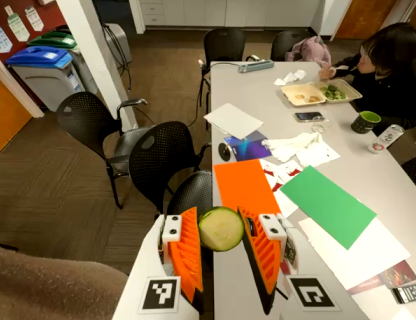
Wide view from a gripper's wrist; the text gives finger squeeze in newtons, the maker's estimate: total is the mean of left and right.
{"total": 9.3, "left": 9.0, "right": 9.7}